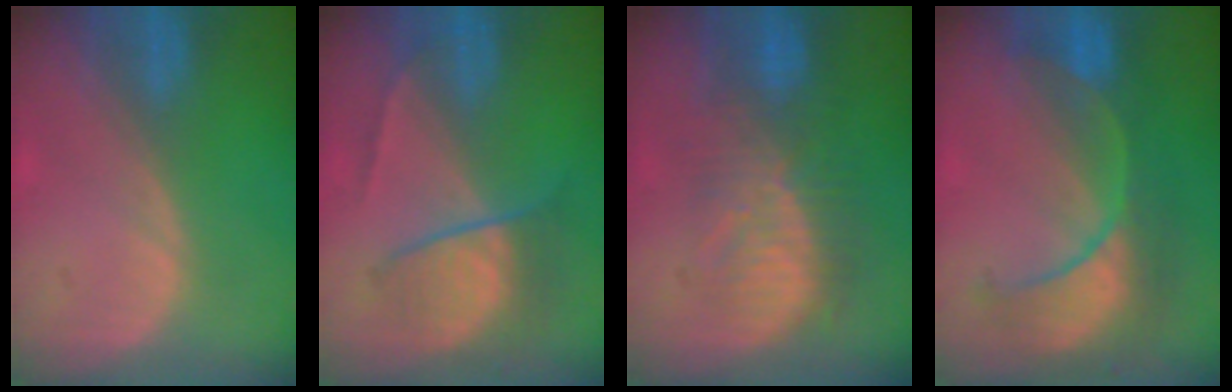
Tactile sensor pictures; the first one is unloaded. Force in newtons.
{"total": 6.6, "press": 6.2, "slide": 2.4}
{"total": 9.6, "press": 9.0, "slide": 3.3}
{"total": 9.1, "press": 9.1, "slide": 0.6}